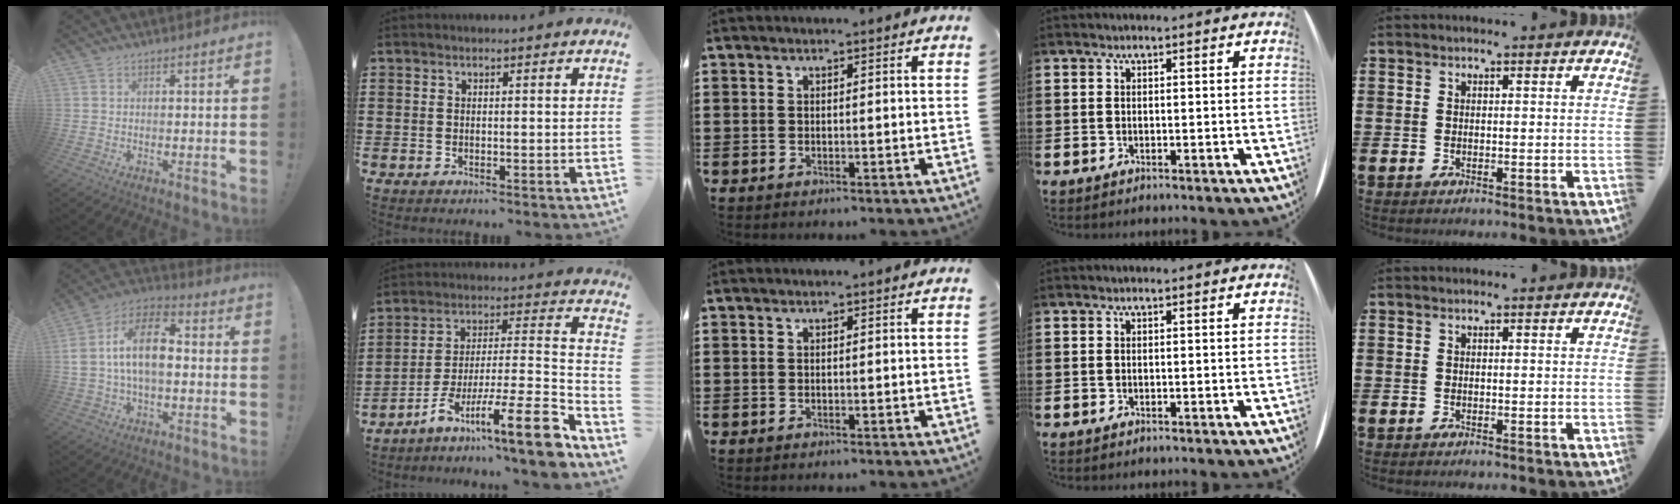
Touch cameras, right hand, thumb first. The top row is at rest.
{"thumb": {"total": 16.1, "force": [0.9, 9.3, 13.0], "torque": [-0.240, 0.014, 0.014]}, "index": {"total": 14.5, "force": [-9.6, 1.9, 10.7], "torque": [-0.171, 0.019, -0.168]}}